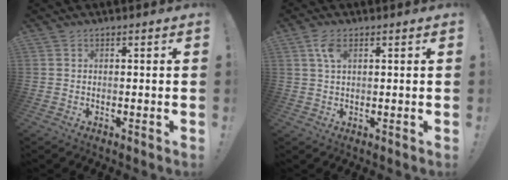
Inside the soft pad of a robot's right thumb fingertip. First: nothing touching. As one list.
[{"total": 4.5, "force": [2.0, 2.0, 3.4], "torque": [-0.067, 0.001, 0.035]}]